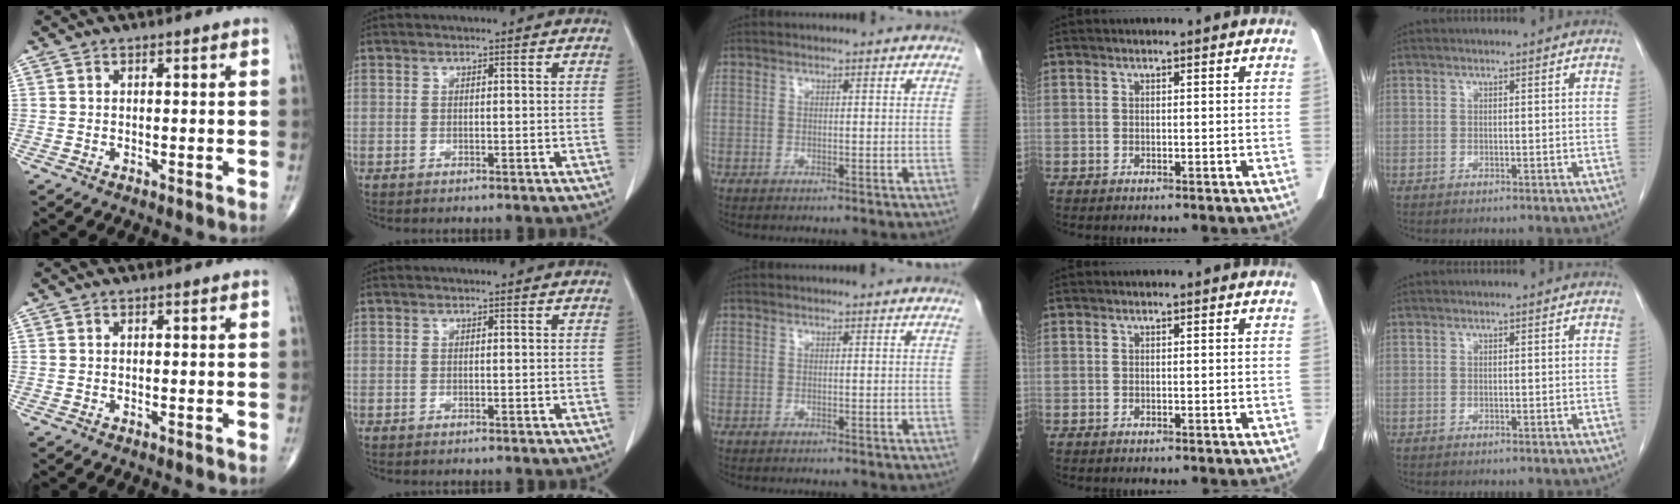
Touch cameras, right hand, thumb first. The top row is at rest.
{}